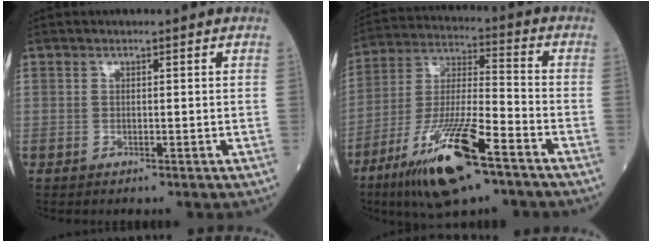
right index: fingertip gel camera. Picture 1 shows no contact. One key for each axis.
{"total": 16.8, "fx": -9.8, "fy": 2.7, "fz": 13.4, "tx": -0.275, "ty": -0.036, "tz": -0.178}